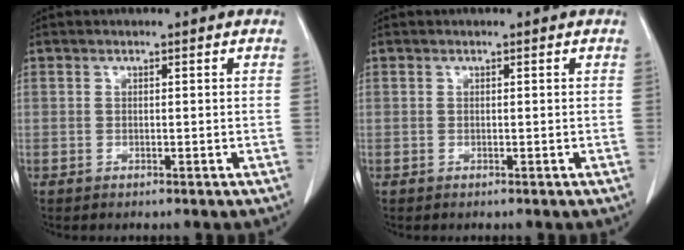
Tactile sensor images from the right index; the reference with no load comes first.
{"total": 0.0}